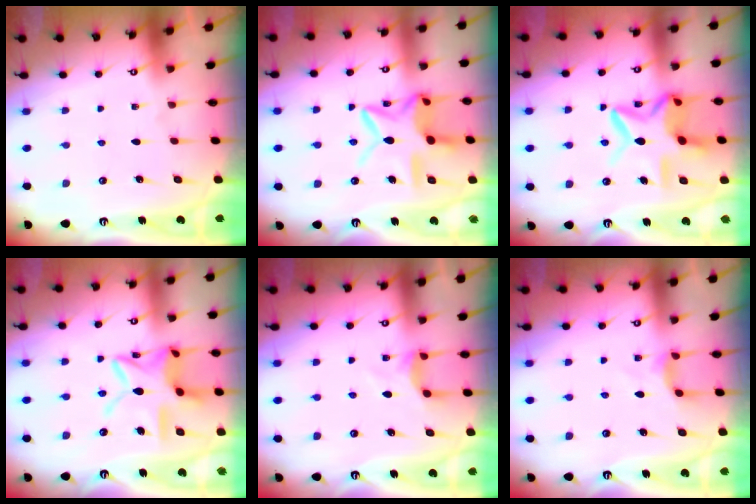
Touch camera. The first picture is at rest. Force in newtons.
{"total": 14.2, "press": 14.1, "slide": 1.1}
{"total": 13.5, "press": 13.5, "slide": 1.4}
{"total": 15.2, "press": 15.1, "slide": 1.0}
{"total": 3.7, "press": 3.6, "slide": 0.6}
{"total": 2.8, "press": 2.8, "slide": 0.3}